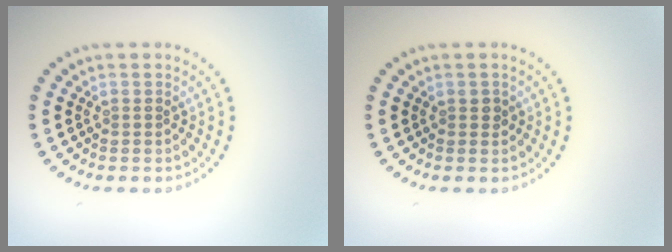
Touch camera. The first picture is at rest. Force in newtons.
{"total": 0.8, "press": 0.8, "slide": 0.3}